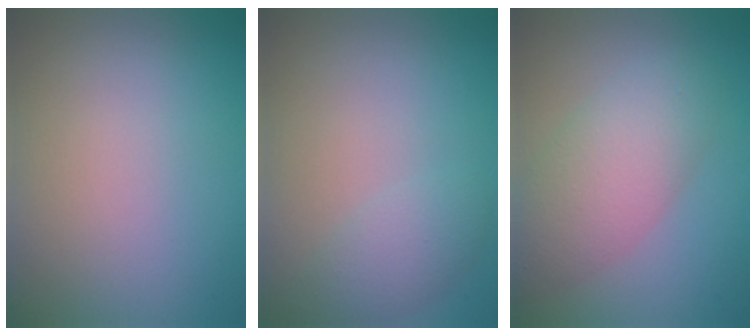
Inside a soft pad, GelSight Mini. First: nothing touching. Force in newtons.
{"total": 2.3, "press": 2.3, "slide": 0.1}
{"total": 5.2, "press": 5.2, "slide": 0.1}